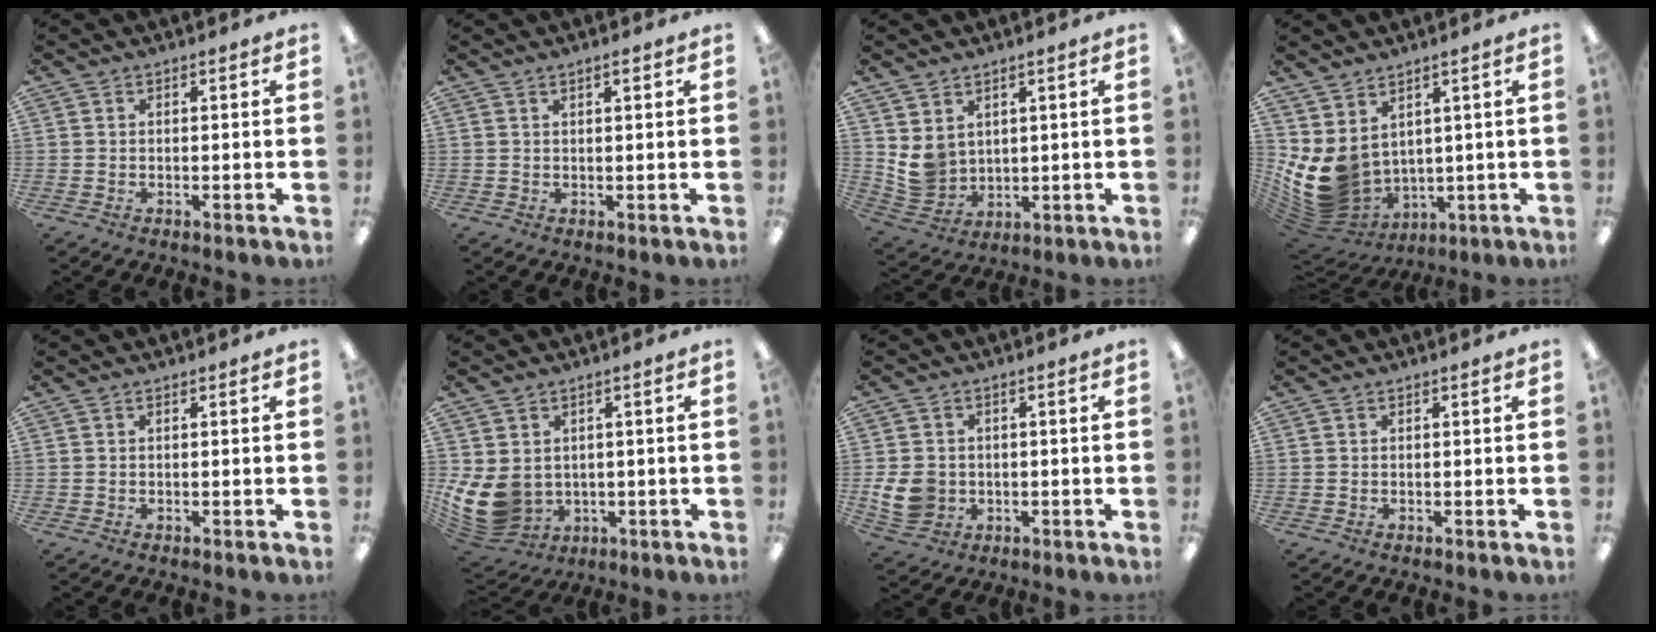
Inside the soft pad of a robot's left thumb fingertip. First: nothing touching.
{"total": 1.4, "force": [0.9, 0.3, 1.0], "torque": [-0.021, 0.000, 0.016]}
{"total": 6.5, "force": [2.6, 5.5, 2.2], "torque": [-0.063, -0.013, 0.056]}
{"total": 9.5, "force": [2.2, 7.7, 5.2], "torque": [-0.136, -0.035, 0.056]}
{"total": 0.0}
{"total": 10.5, "force": [-0.5, 8.8, 5.8], "torque": [-0.149, -0.007, -0.002]}
{"total": 7.7, "force": [-0.9, 6.6, 3.8], "torque": [-0.081, 0.008, -0.014]}
{"total": 0.0}